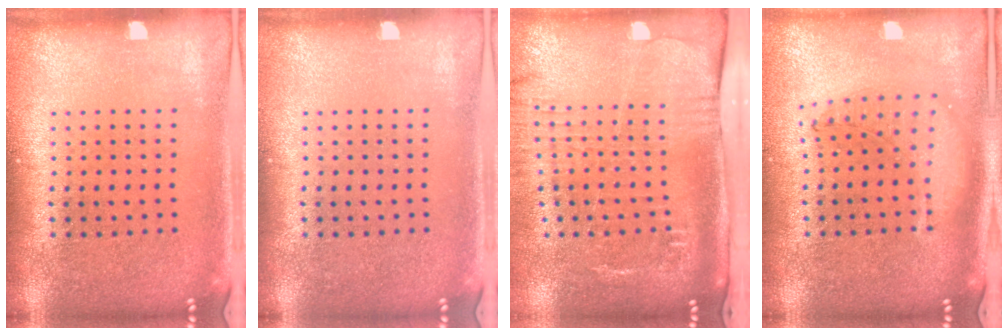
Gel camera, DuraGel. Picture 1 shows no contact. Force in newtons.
{"total": 0.0}
{"total": 2.7, "press": 2.1, "slide": 1.7}
{"total": 1.2, "press": 1.1, "slide": 0.3}